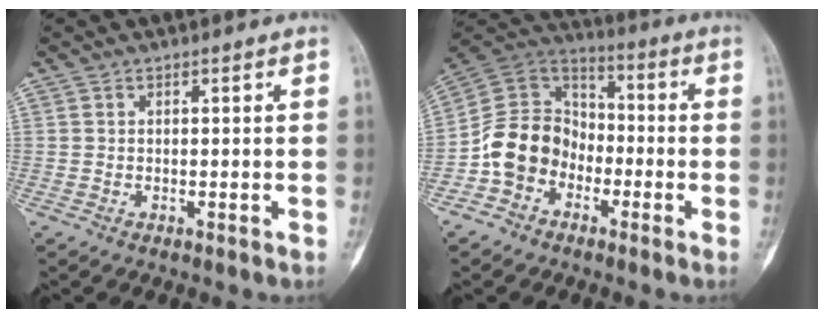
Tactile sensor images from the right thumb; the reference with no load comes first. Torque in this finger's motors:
{"motor_torque": [1.58, 1.73, 1.02, -1.29, 0.03]}